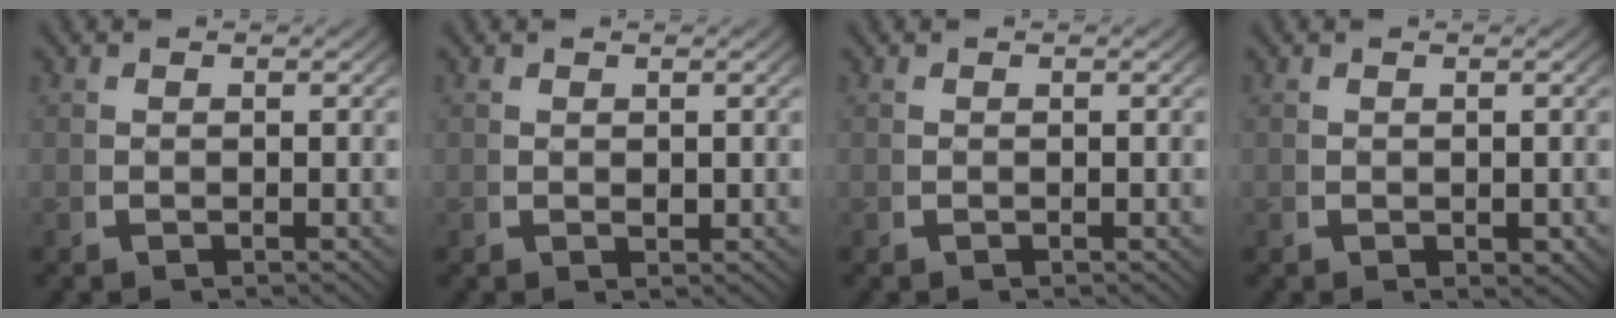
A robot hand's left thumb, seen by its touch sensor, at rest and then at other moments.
{"total": 0.7, "force": [0.4, 0.4, 0.4], "torque": [-0.009, -0.006, 0.011]}
{"total": 0.0}
{"total": 0.8, "force": [0.1, 0.6, 0.6], "torque": [-0.009, -0.006, 0.004]}